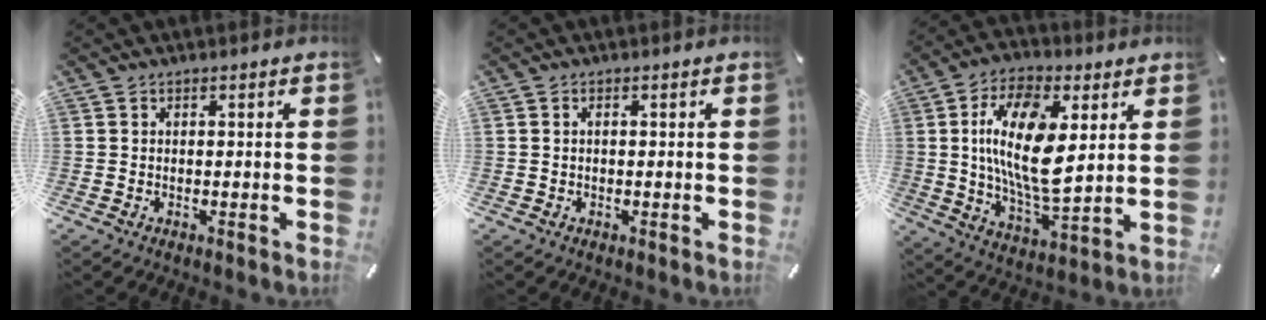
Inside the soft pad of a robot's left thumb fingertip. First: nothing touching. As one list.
[{"total": 0.8, "force": [0.0, 0.4, 0.7], "torque": [-0.013, 0.003, -0.001]}, {"total": 17.6, "force": [4.3, 8.1, 15.1], "torque": [-0.302, -0.013, 0.068]}]